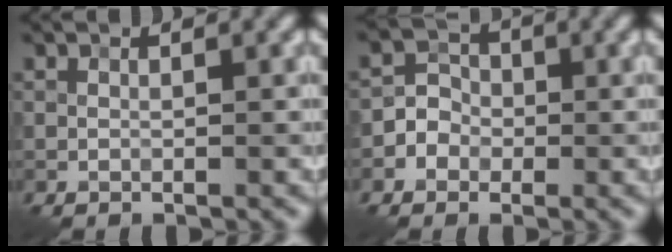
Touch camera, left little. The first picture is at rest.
{"total": 2.5, "force": [-0.8, 2.3, 0.8], "torque": [0.003, 0.002, -0.024]}